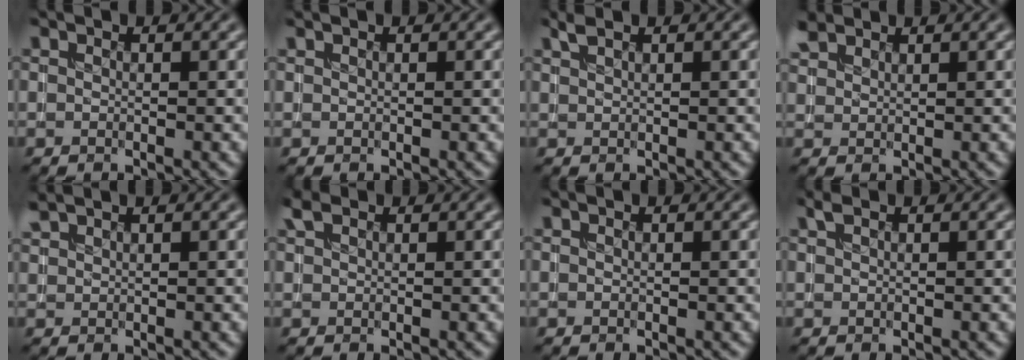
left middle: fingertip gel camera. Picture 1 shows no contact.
{"total": 0.0}
{"total": 1.1, "force": [0.9, 0.2, 0.6], "torque": [-0.015, 0.002, 0.018]}
{"total": 1.9, "force": [1.7, 0.6, 0.4], "torque": [-0.012, 0.009, 0.040]}
{"total": 1.4, "force": [1.3, 0.2, 0.3], "torque": [-0.009, 0.004, 0.031]}
{"total": 1.5, "force": [1.1, 0.7, 0.8], "torque": [-0.018, 0.007, 0.023]}
{"total": 0.0}
{"total": 0.8, "force": [0.6, 0.2, 0.5], "torque": [-0.013, 0.005, 0.013]}